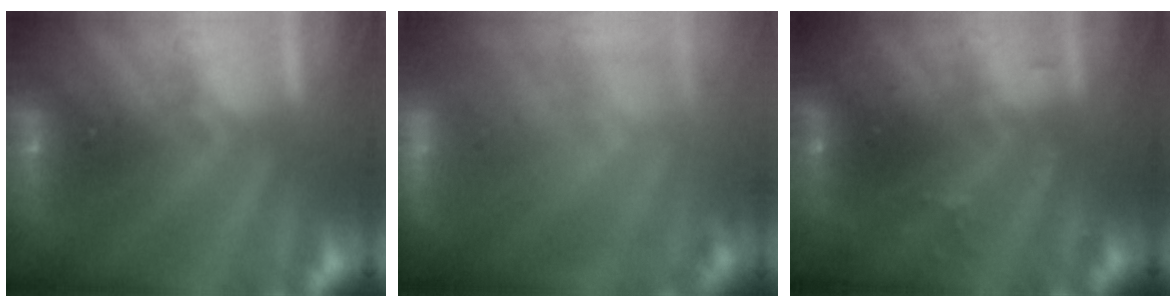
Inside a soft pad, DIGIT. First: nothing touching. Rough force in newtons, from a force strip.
{"total": 7.5}
{"total": 2.4}